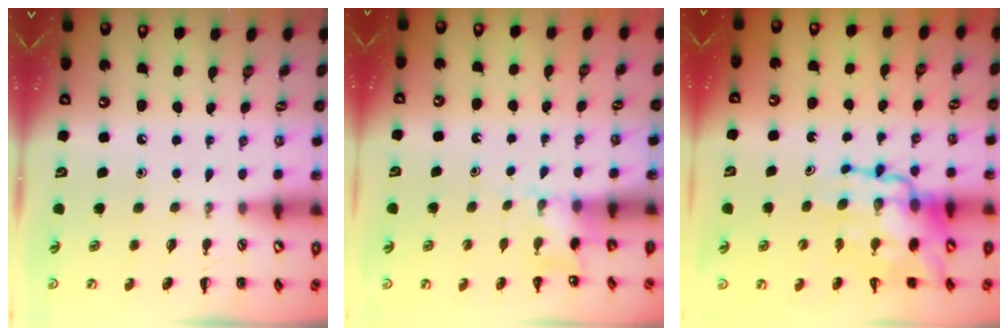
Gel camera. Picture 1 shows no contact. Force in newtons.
{"total": 3.7, "press": 3.6, "slide": 1.1}
{"total": 14.7, "press": 14.2, "slide": 3.9}